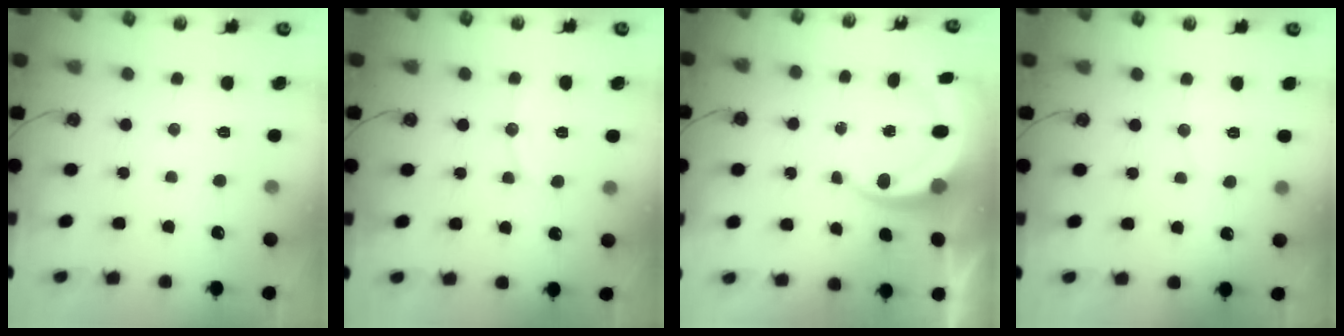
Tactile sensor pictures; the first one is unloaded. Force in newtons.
{"total": 7.4, "press": 7.4, "slide": 0.7}
{"total": 7.8, "press": 7.5, "slide": 2.3}
{"total": 2.4, "press": 2.4, "slide": 0.2}